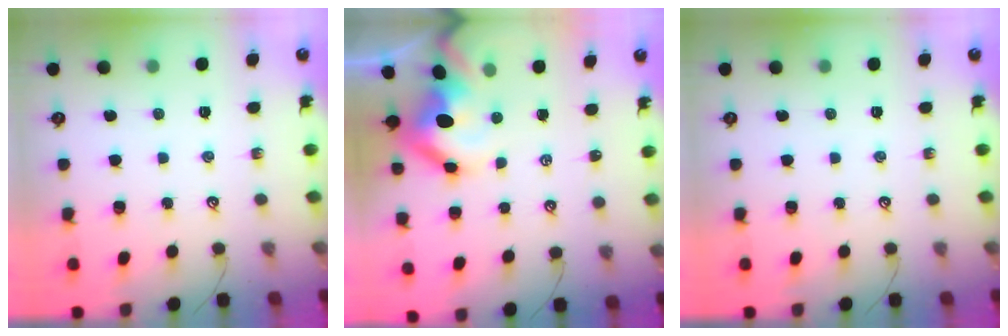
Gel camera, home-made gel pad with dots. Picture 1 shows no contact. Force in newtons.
{"total": 11.1, "press": 11.1, "slide": 1.2}
{"total": 0.0}